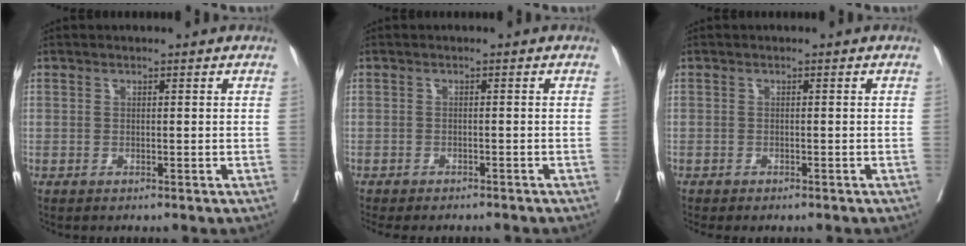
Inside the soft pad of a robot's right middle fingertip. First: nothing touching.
{"total": 8.6, "force": [-7.8, 1.9, 3.1], "torque": [-0.043, -0.011, -0.097]}
{"total": 2.4, "force": [-2.0, 0.6, 1.1], "torque": [-0.018, -0.007, -0.024]}